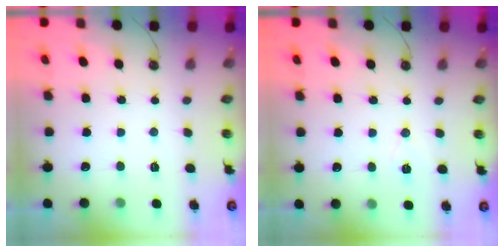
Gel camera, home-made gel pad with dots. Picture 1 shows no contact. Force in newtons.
{"total": 5.9, "press": 4.0, "slide": 4.4}